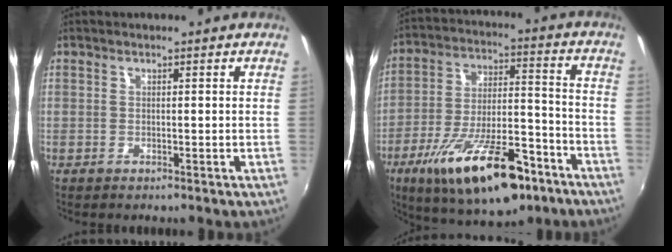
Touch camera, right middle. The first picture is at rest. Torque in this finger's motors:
{"motor_torque": [1.23, -0.91, 0.51, 0.21]}